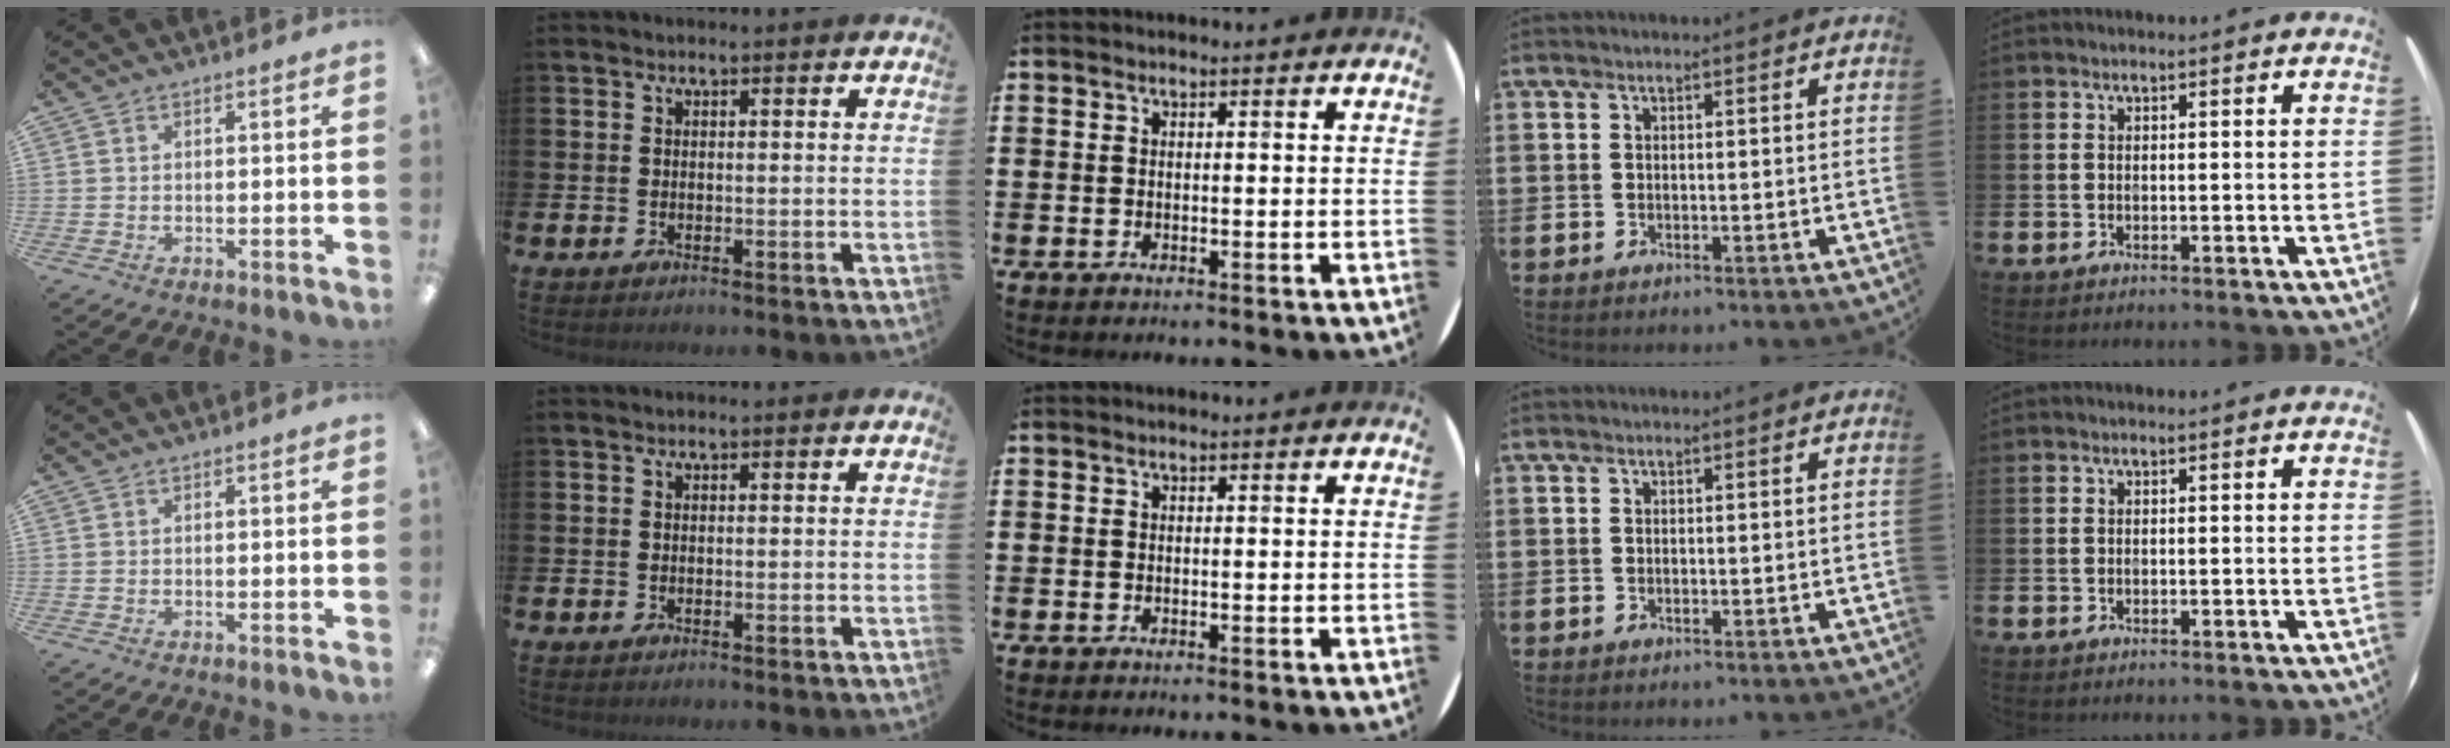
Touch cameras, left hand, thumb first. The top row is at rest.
{}